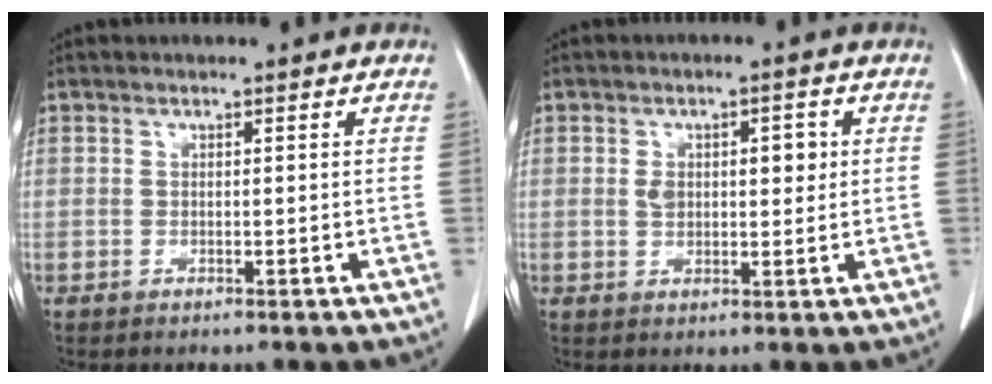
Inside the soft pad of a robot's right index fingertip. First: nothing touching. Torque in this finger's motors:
{"motor_torque": [0.12, 0.04, 0.04, 0.05]}